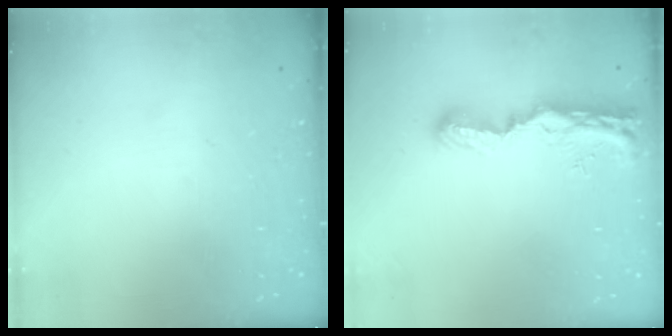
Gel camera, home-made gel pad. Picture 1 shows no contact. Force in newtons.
{"total": 8.6, "press": 8.5, "slide": 1.0}